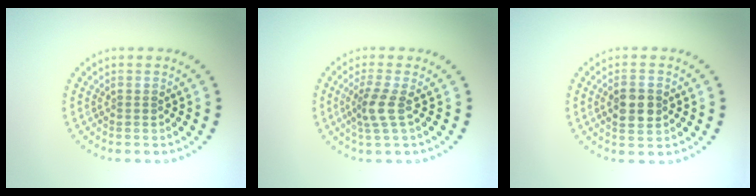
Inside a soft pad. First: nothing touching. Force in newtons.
{"total": 2.5, "press": 1.9, "slide": 1.6}
{"total": 3.2, "press": 3.2, "slide": 0.2}